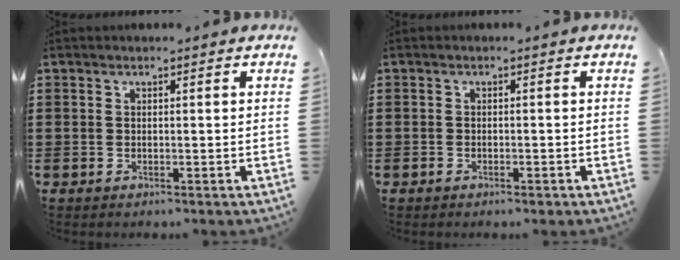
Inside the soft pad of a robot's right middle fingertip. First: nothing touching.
{"total": 0.8, "force": [-0.6, 0.3, 0.4], "torque": [-0.010, -0.003, -0.012]}